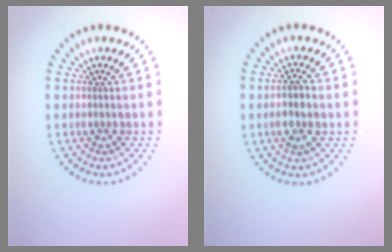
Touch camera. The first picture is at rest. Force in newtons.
{"total": 2.2, "press": 2.1, "slide": 0.5}